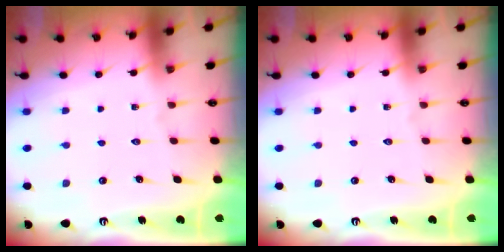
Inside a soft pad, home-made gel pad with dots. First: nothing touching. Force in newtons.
{"total": 0.0}